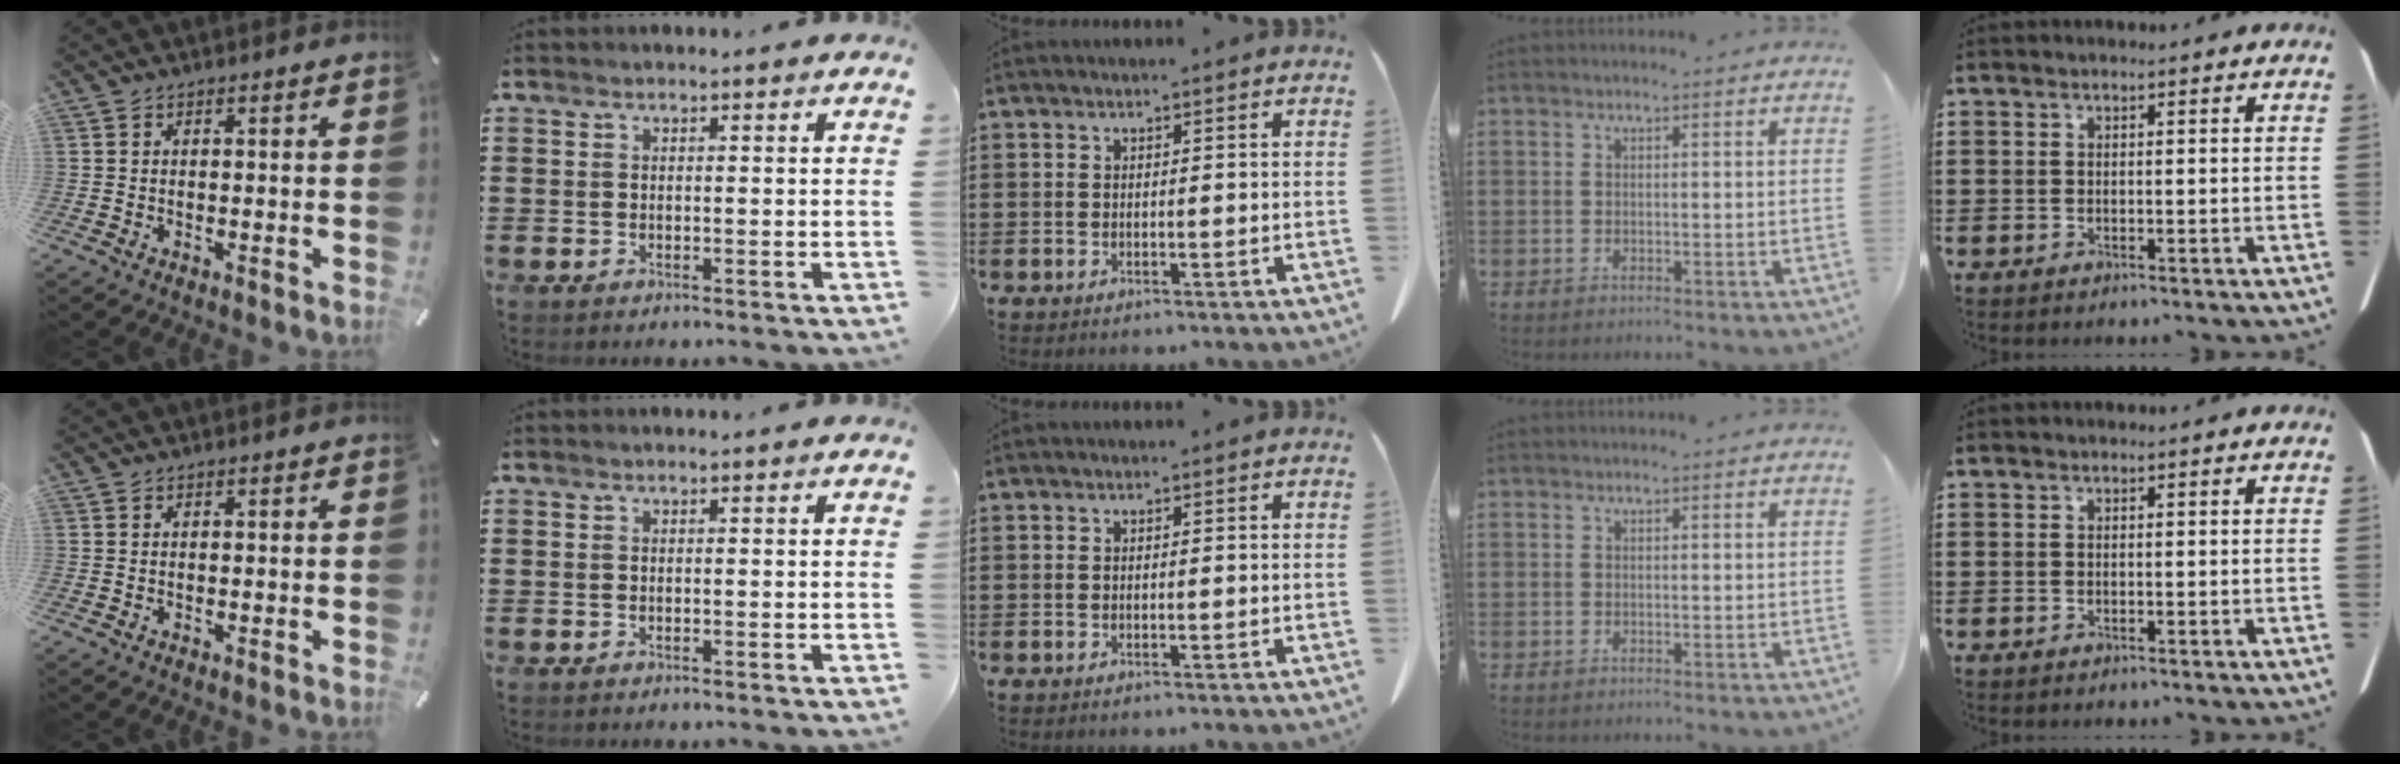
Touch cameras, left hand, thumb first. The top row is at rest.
{}